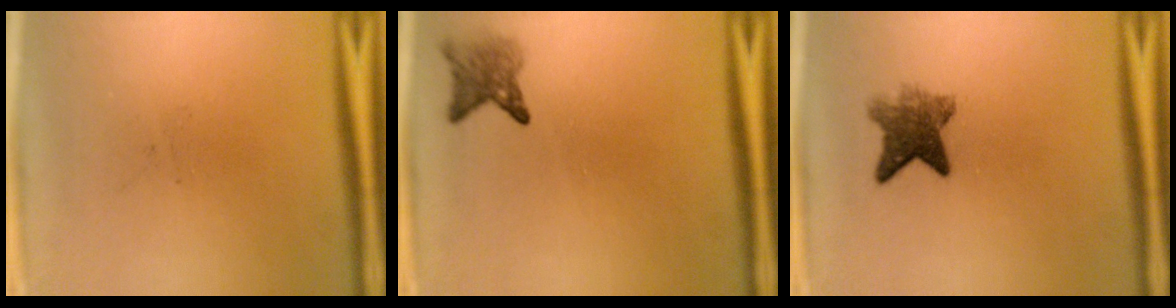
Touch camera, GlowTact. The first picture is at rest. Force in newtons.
{"total": 2.7}
{"total": 5.6}